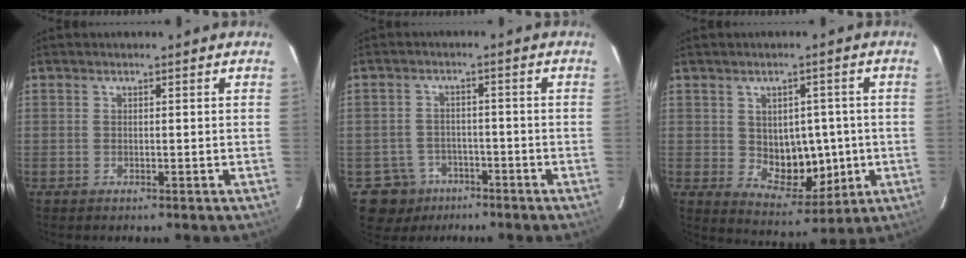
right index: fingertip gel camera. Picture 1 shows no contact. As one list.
[{"total": 6.4, "force": [-3.5, 5.4, 0.0], "torque": [0.000, 0.011, -0.047]}, {"total": 8.8, "force": [-0.4, 5.6, 6.8], "torque": [-0.091, 0.004, 0.011]}]